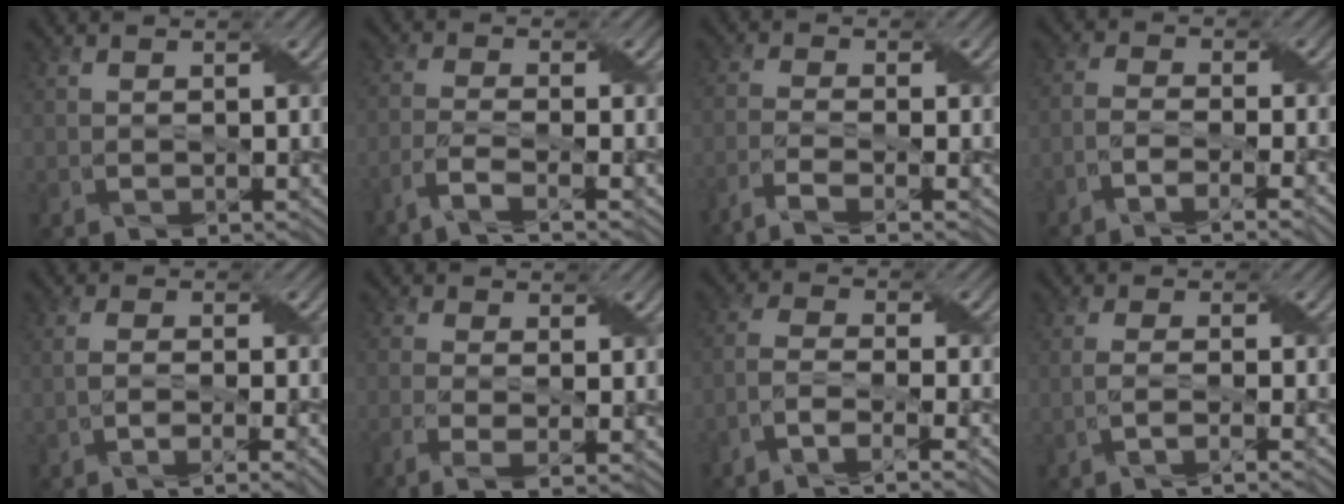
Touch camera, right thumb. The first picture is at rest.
{"total": 4.2, "force": [-3.0, 0.8, 2.8], "torque": [-0.055, 0.000, -0.069]}
{"total": 5.0, "force": [-3.6, 1.1, 3.3], "torque": [-0.062, -0.003, -0.079]}
{"total": 5.4, "force": [-3.9, 1.1, 3.6], "torque": [-0.064, -0.001, -0.074]}
{"total": 4.9, "force": [-2.9, 1.0, 3.8], "torque": [-0.061, 0.000, -0.051]}
{"total": 4.5, "force": [-2.3, 1.3, 3.6], "torque": [-0.068, -0.004, -0.053]}
{"total": 6.9, "force": [-4.9, 1.7, 4.6], "torque": [-0.088, 0.002, -0.093]}
{"total": 3.3, "force": [-2.1, 0.5, 2.5], "torque": [-0.034, 0.007, -0.055]}